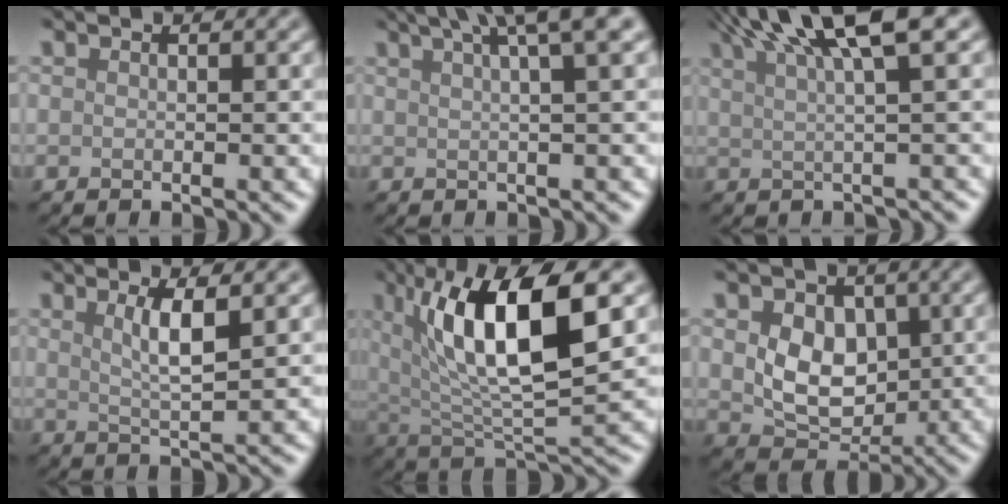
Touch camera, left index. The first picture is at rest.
{"total": 6.6, "force": [3.9, 1.5, 5.1], "torque": [-0.048, 0.029, 0.036]}
{"total": 7.6, "force": [4.3, 1.6, 6.1], "torque": [-0.069, 0.027, 0.068]}
{"total": 3.2, "force": [1.2, 0.6, 2.9], "torque": [-0.047, -0.002, 0.021]}
{"total": 9.8, "force": [3.2, 2.7, 8.8], "torque": [-0.147, -0.003, 0.059]}
{"total": 5.1, "force": [0.5, 3.8, 3.3], "torque": [-0.061, -0.008, 0.012]}